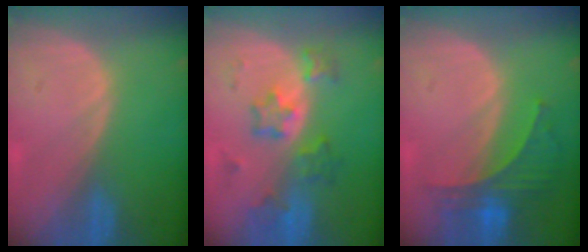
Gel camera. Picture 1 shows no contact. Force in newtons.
{"total": 6.3, "press": 6.3, "slide": 0.5}
{"total": 5.8, "press": 5.7, "slide": 0.5}